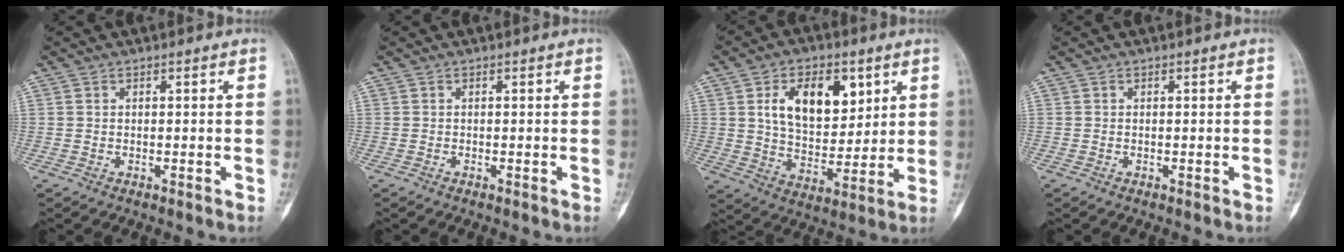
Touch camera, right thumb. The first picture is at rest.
{"total": 0.0}
{"total": 14.4, "force": [5.1, 8.6, 10.3], "torque": [-0.125, -0.021, 0.095]}
{"total": 0.0}